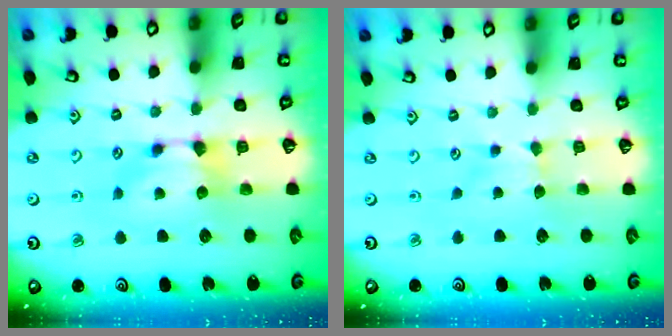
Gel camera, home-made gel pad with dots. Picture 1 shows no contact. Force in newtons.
{"total": 2.0, "press": 1.9, "slide": 0.5}